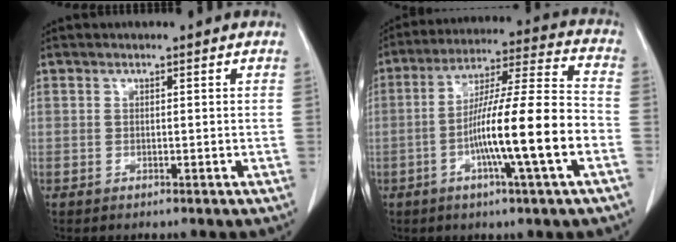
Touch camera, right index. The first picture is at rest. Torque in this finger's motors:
{"motor_torque": [2.14, 0.00, 1.05, 0.21]}